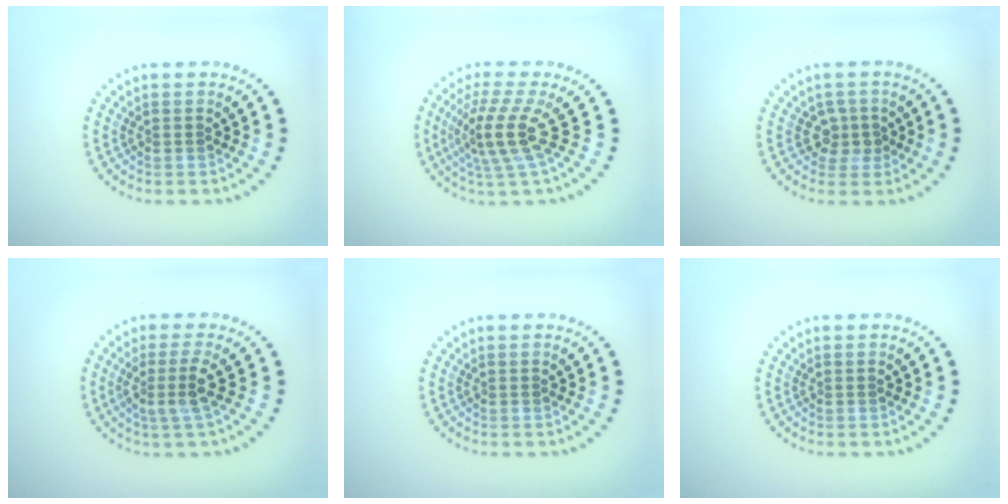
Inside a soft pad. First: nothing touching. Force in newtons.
{"total": 4.2, "press": 3.0, "slide": 2.9}
{"total": 1.9, "press": 1.5, "slide": 1.1}
{"total": 2.5, "press": 1.9, "slide": 1.7}
{"total": 0.0}
{"total": 0.0}